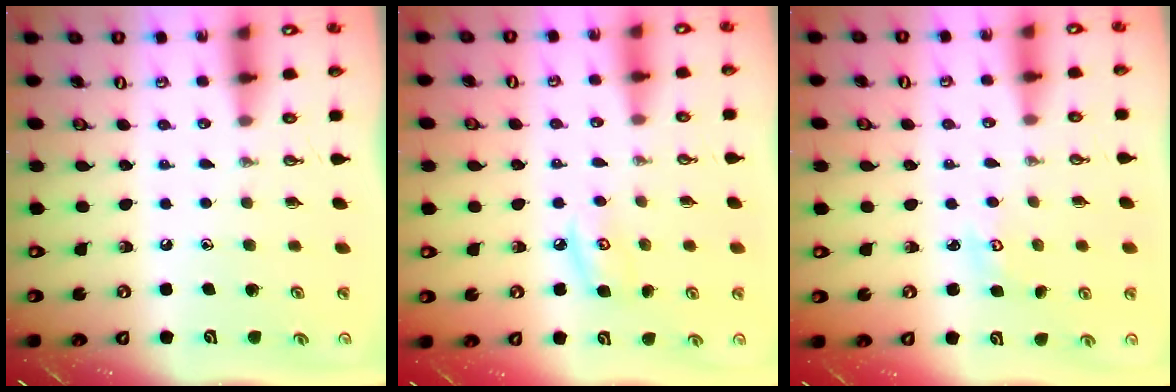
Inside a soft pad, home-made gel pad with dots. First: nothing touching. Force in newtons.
{"total": 6.2, "press": 6.2, "slide": 0.6}
{"total": 2.5, "press": 2.4, "slide": 0.3}